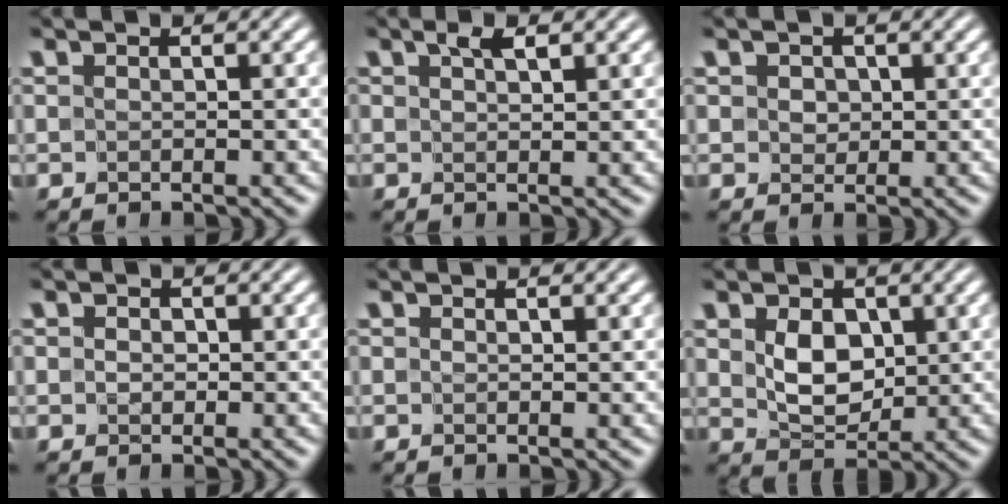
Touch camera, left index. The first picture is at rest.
{"total": 1.5, "force": [1.1, 0.2, 1.0], "torque": [-0.016, -0.002, 0.019]}
{"total": 1.6, "force": [0.5, 1.3, 0.7], "torque": [-0.014, 0.008, 0.002]}
{"total": 0.8, "force": [0.0, 0.7, 0.2], "torque": [0.001, 0.003, -0.008]}
{"total": 0.5, "force": [0.3, 0.3, 0.3], "torque": [-0.001, 0.002, 0.004]}
{"total": 3.3, "force": [0.8, 2.4, 2.2], "torque": [-0.048, -0.007, 0.017]}